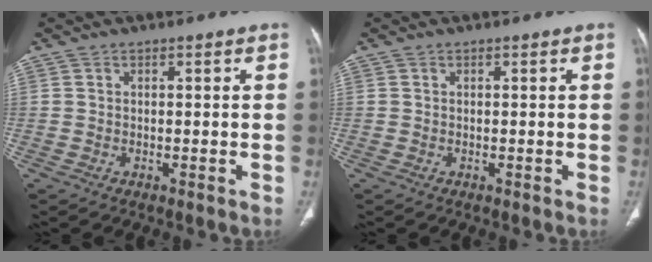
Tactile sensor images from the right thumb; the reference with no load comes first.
{"total": 0.0}